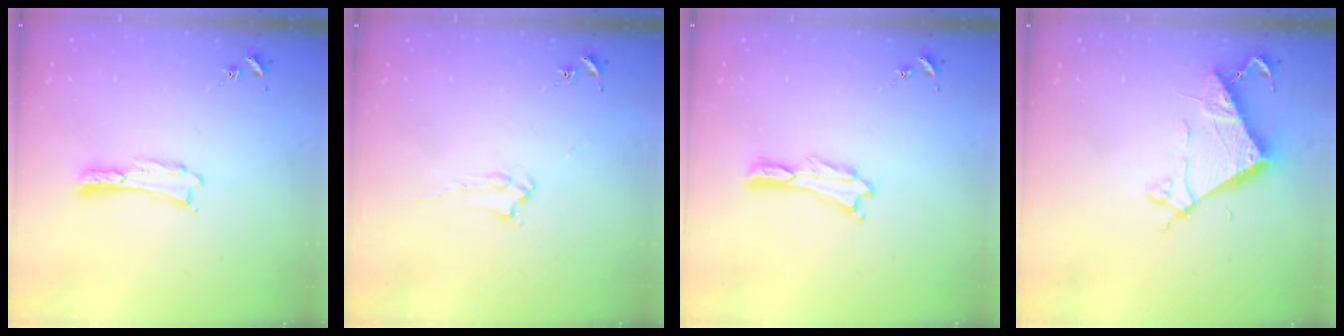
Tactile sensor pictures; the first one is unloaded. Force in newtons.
{"total": 2.0, "press": 2.0, "slide": 0.2}
{"total": 0.0}
{"total": 6.9, "press": 6.9, "slide": 0.4}